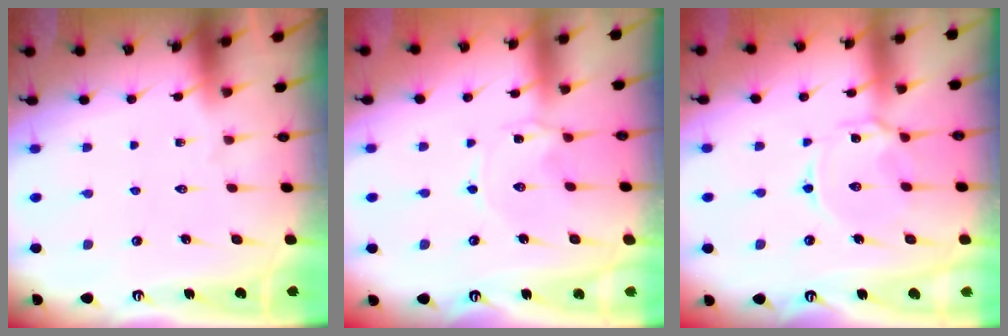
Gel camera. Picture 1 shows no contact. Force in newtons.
{"total": 2.0, "press": 2.0, "slide": 0.2}
{"total": 4.8, "press": 4.7, "slide": 0.5}